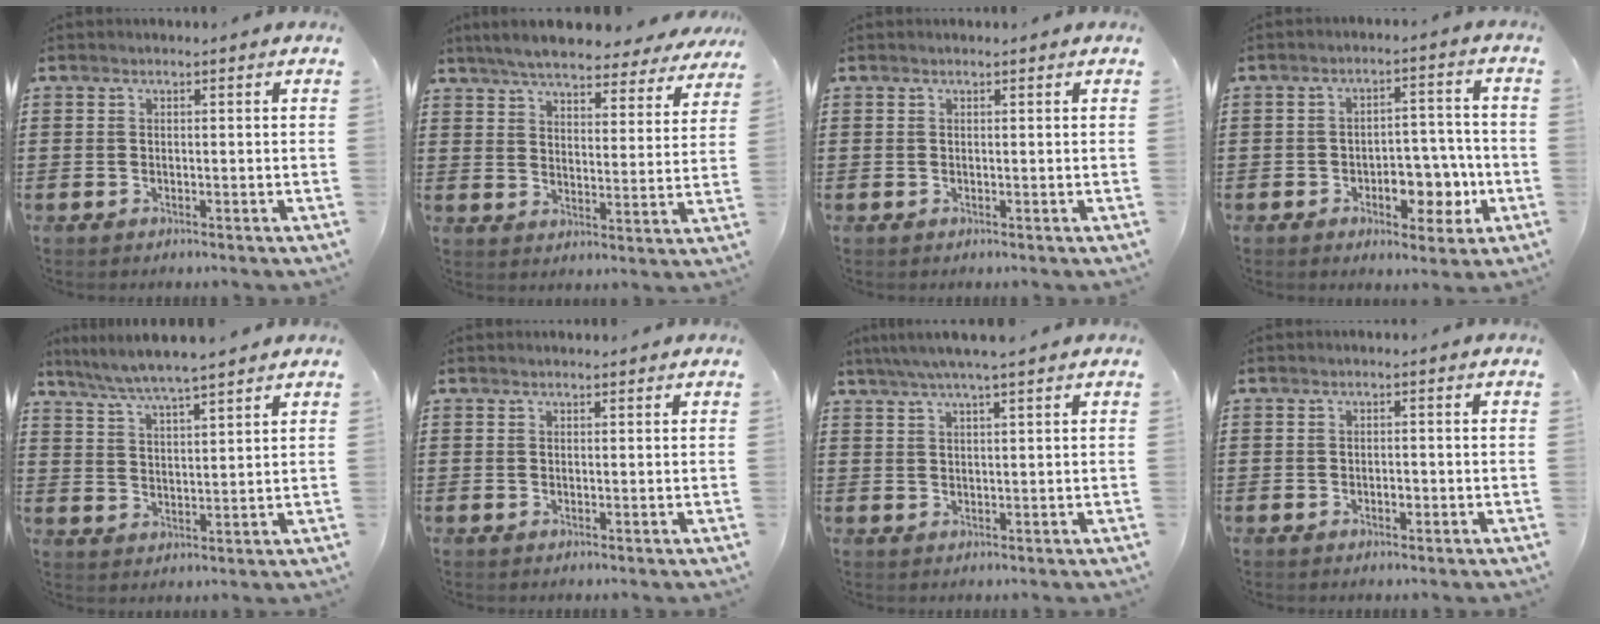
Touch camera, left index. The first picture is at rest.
{"total": 6.1, "force": [5.8, 0.5, 1.9], "torque": [-0.062, -0.030, 0.101]}
{"total": 0.0}
{"total": 6.9, "force": [-2.5, 4.4, 4.8], "torque": [-0.058, 0.006, -0.047]}
{"total": 5.3, "force": [4.8, -0.3, 2.1], "torque": [-0.058, -0.021, 0.085]}
{"total": 0.5, "force": [0.5, 0.1, 0.1], "torque": [-0.004, -0.001, 0.011]}
{"total": 3.7, "force": [2.9, -0.1, 2.3], "torque": [-0.051, -0.001, 0.052]}
{"total": 1.2, "force": [-0.3, 0.6, 1.1], "torque": [-0.020, 0.000, -0.005]}